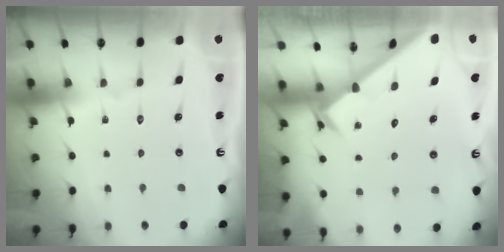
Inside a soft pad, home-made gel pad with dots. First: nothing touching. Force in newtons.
{"total": 2.6, "press": 2.6, "slide": 0.2}